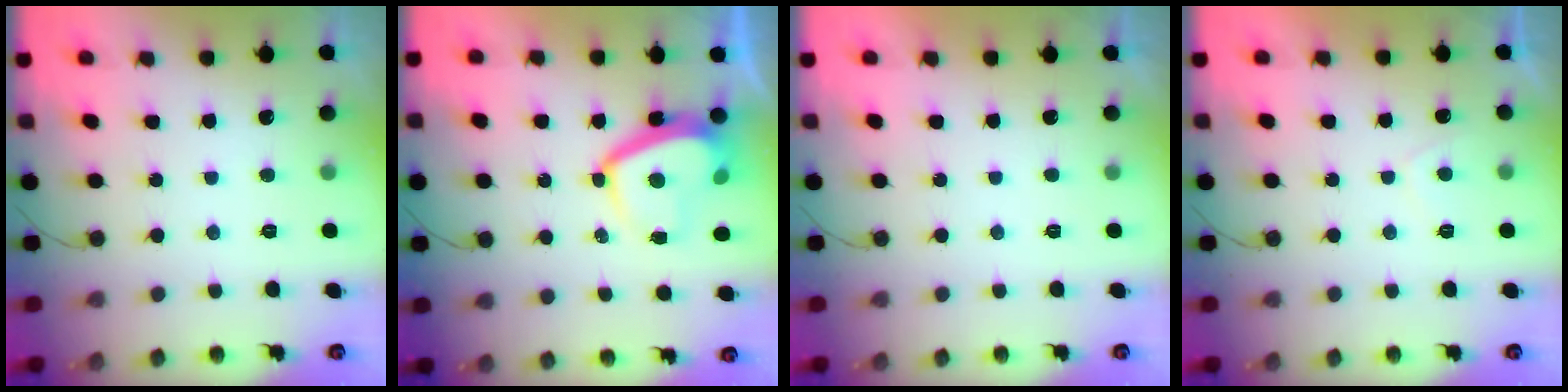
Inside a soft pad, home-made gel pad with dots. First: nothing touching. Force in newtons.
{"total": 8.2, "press": 8.1, "slide": 1.3}
{"total": 2.3, "press": 2.2, "slide": 0.3}
{"total": 2.8, "press": 2.7, "slide": 0.8}